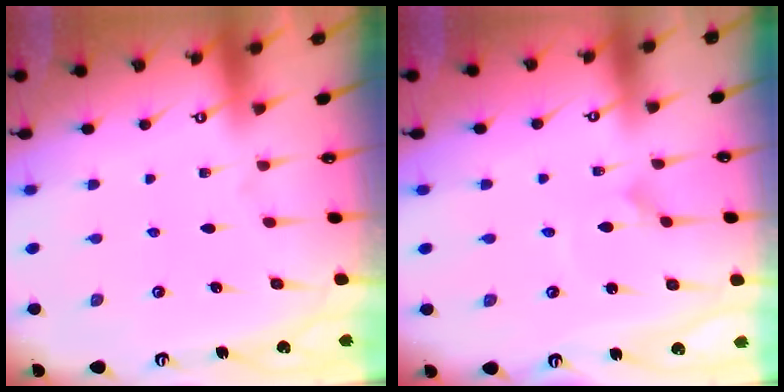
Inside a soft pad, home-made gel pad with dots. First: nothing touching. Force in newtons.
{"total": 2.3, "press": 2.3, "slide": 0.1}